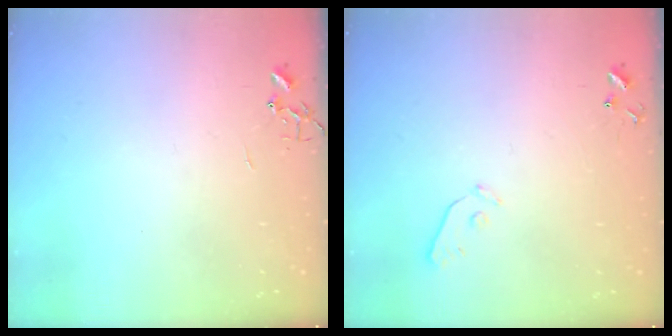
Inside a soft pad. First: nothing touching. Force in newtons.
{"total": 4.9, "press": 4.9, "slide": 0.5}